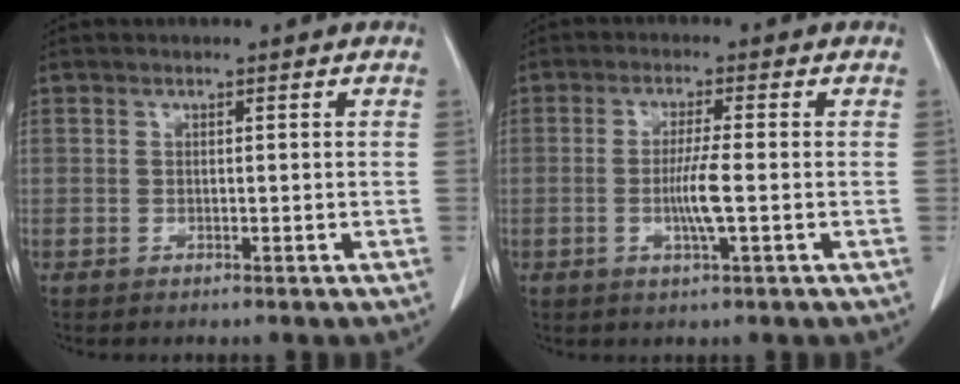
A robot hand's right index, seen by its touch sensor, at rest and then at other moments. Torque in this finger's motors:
{"motor_torque": [0.88, 0.22, 0.51, 0.12]}